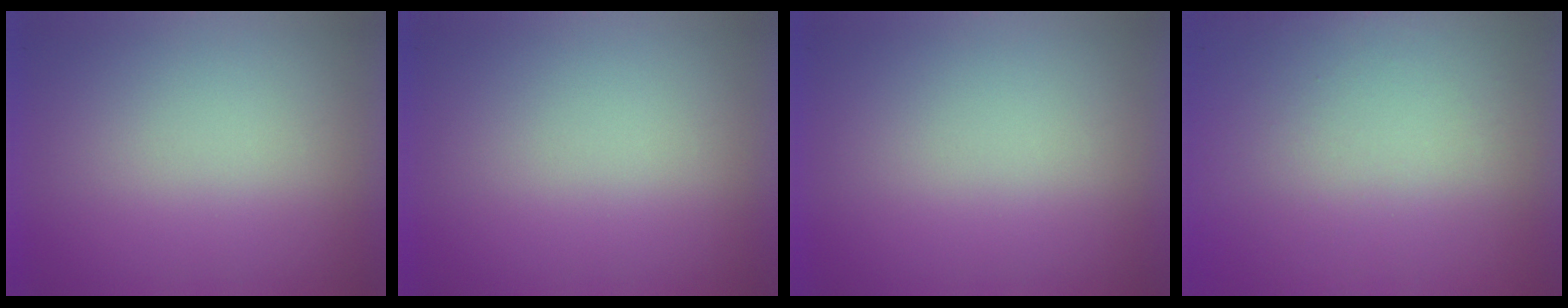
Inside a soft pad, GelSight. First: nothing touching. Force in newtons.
{"total": 0.0}
{"total": 0.0}
{"total": 8.5}